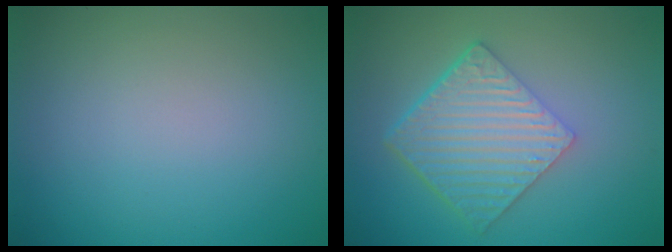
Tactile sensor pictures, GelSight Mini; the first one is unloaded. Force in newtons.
{"total": 6.4, "press": 4.3, "slide": 4.8}